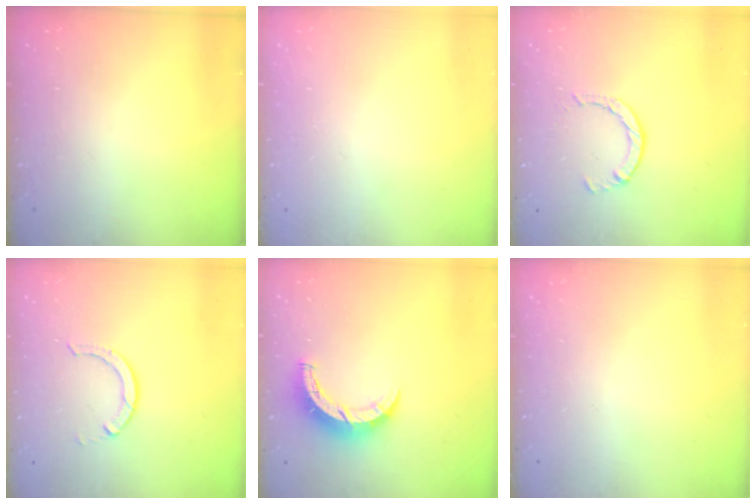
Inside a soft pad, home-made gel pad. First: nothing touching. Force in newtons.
{"total": 2.5, "press": 2.5, "slide": 0.2}
{"total": 2.9, "press": 2.8, "slide": 0.4}
{"total": 2.9, "press": 2.9, "slide": 0.4}
{"total": 9.0, "press": 9.0, "slide": 0.7}
{"total": 0.0}